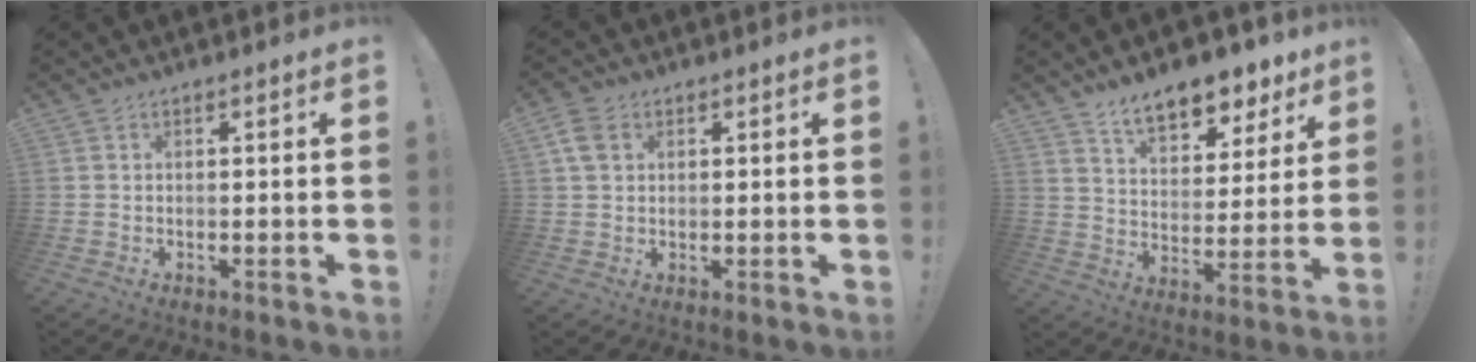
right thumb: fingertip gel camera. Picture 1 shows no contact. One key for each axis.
{"total": 5.0, "fx": 2.1, "fy": 3.7, "fz": 2.6, "tx": -0.045, "ty": 0.005, "tz": 0.043}
{"total": 12.4, "fx": 9.4, "fy": 5.8, "fz": 5.6, "tx": -0.081, "ty": -0.067, "tz": 0.169}